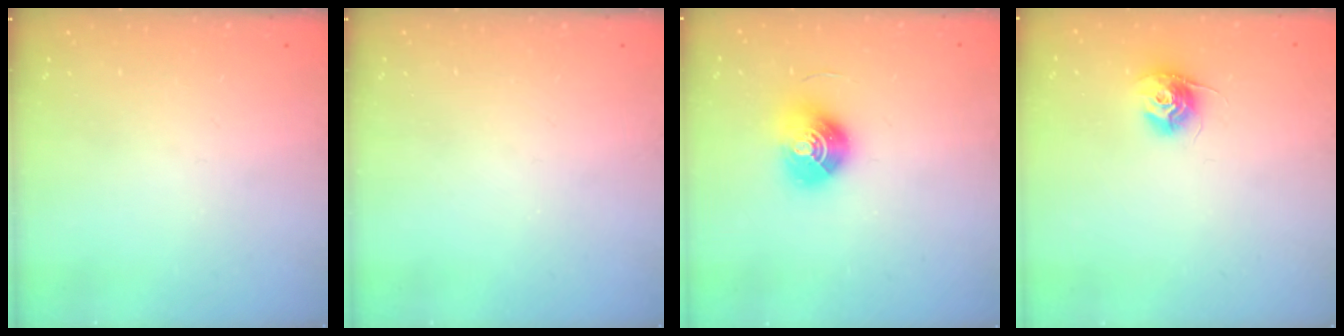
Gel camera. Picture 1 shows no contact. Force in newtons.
{"total": 0.0}
{"total": 9.9, "press": 9.9, "slide": 0.9}
{"total": 10.6, "press": 10.6, "slide": 0.7}